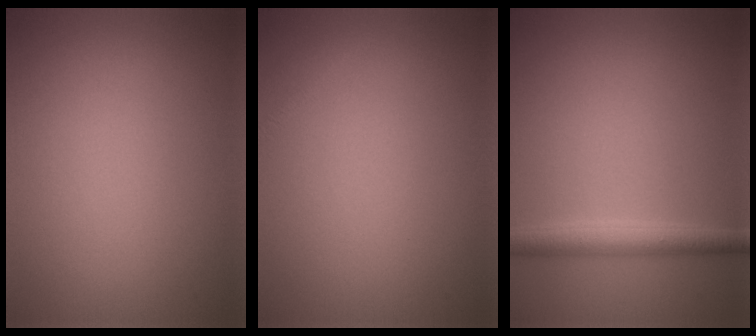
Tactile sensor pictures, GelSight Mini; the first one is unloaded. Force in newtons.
{"total": 0.6, "press": 0.6, "slide": 0.0}
{"total": 2.7, "press": 2.7, "slide": 0.1}